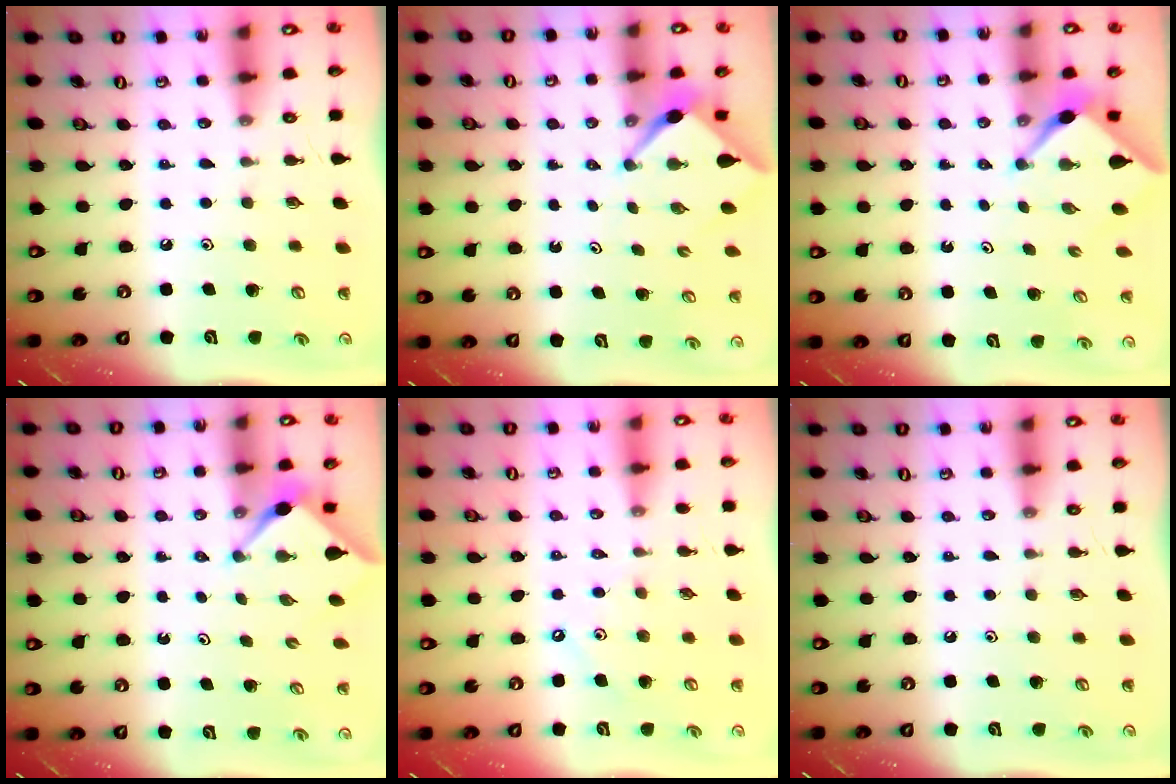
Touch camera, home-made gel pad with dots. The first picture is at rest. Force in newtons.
{"total": 2.6, "press": 2.6, "slide": 0.3}
{"total": 2.2, "press": 2.2, "slide": 0.3}
{"total": 2.9, "press": 2.9, "slide": 0.3}
{"total": 3.3, "press": 3.2, "slide": 0.3}
{"total": 0.0}